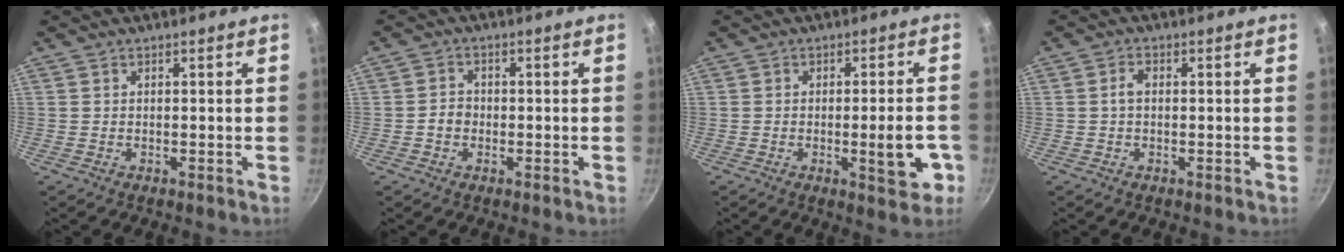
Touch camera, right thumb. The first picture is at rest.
{"total": 2.5, "force": [-0.7, 2.1, 1.2], "torque": [-0.007, 0.013, -0.014]}
{"total": 7.6, "force": [-2.1, 2.3, 7.0], "torque": [-0.078, 0.008, -0.025]}
{"total": 1.9, "force": [-0.1, 1.1, 1.5], "torque": [-0.029, 0.008, -0.002]}